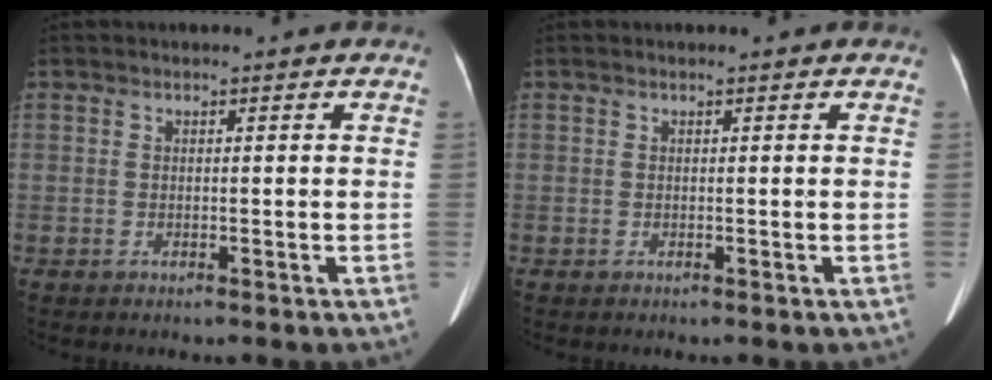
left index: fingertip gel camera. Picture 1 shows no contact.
{"total": 0.0}